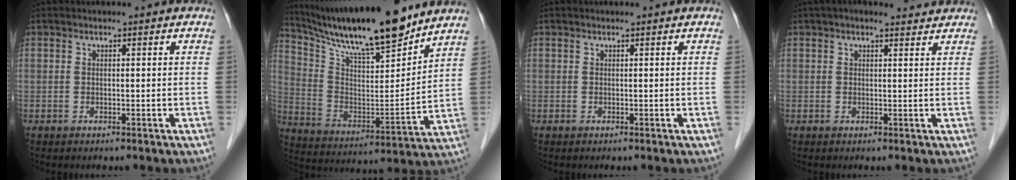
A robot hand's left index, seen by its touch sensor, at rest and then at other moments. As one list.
[{"total": 19.5, "force": [16.7, 1.8, 9.9], "torque": [-0.179, -0.007, 0.292]}, {"total": 0.0}, {"total": 4.5, "force": [3.9, 1.3, 1.8], "torque": [-0.025, 0.026, 0.049]}]